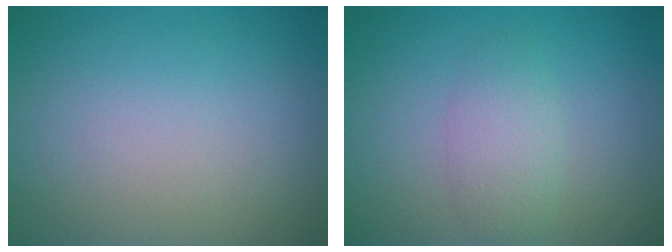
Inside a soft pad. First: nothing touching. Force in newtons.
{"total": 2.5, "press": 2.5, "slide": 0.0}